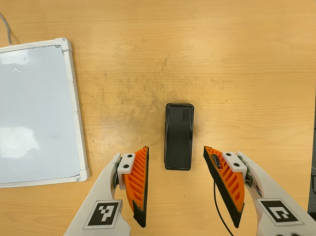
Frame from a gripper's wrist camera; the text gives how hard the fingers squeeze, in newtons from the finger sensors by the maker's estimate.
{"total": 0.0}